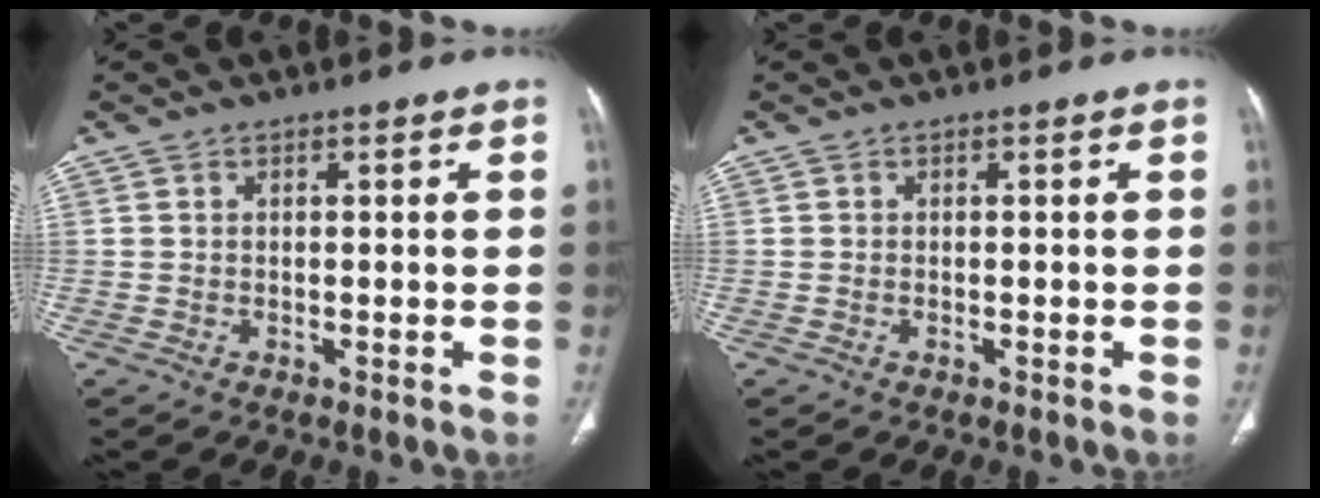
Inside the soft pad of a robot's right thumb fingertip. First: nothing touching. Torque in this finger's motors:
{"motor_torque": [0.04, -0.10, -0.13, -0.41, 0.06]}